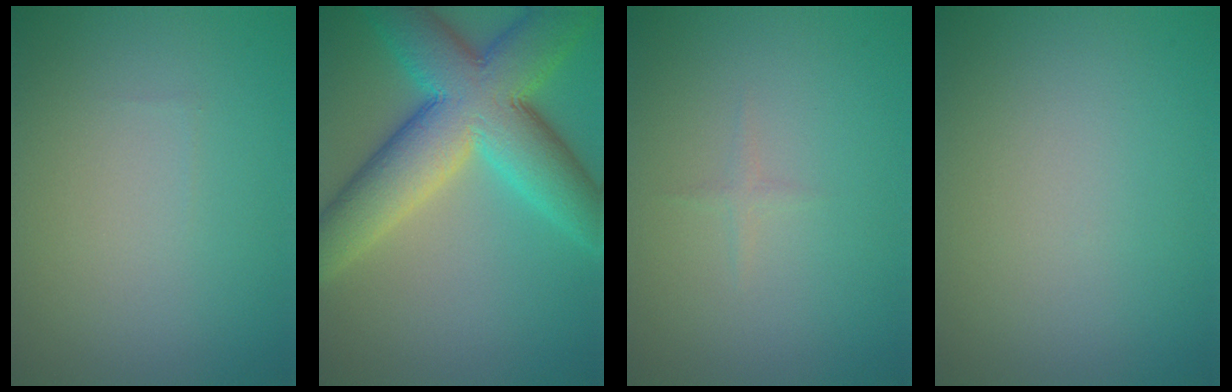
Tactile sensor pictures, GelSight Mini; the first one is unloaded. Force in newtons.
{"total": 11.7, "press": 11.6, "slide": 0.7}
{"total": 0.6, "press": 0.6, "slide": 0.0}
{"total": 0.0}